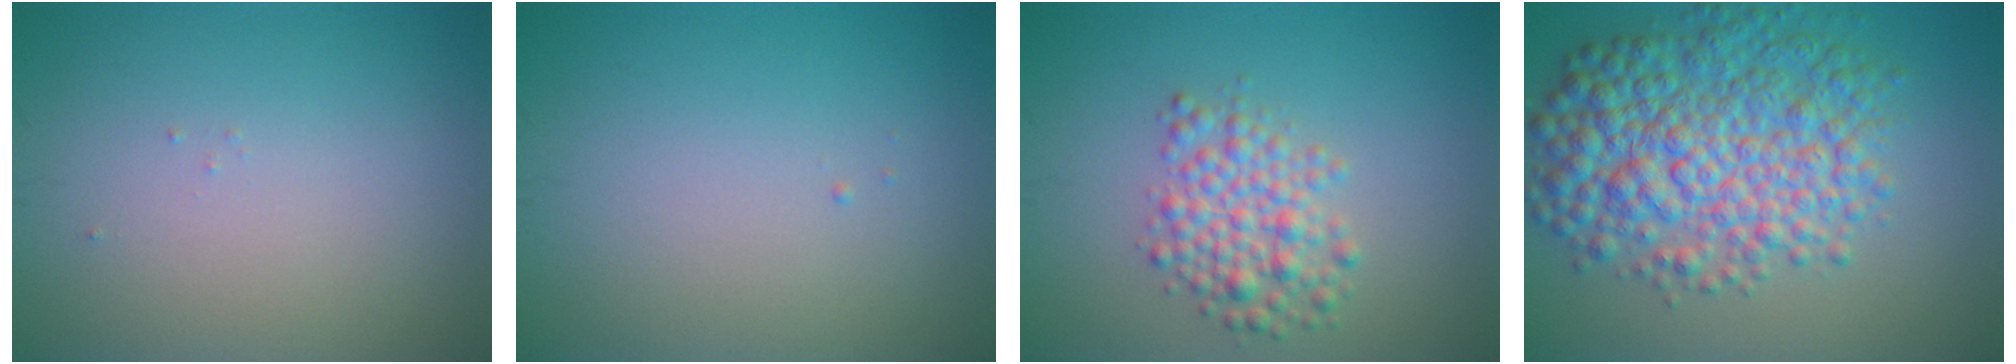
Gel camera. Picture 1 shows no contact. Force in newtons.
{"total": 0.0}
{"total": 3.6, "press": 3.6, "slide": 0.2}
{"total": 8.8, "press": 8.8, "slide": 0.1}